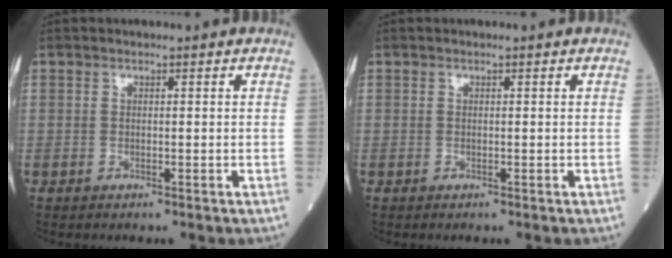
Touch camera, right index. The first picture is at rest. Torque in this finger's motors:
{"motor_torque": [0.10, 0.08, -0.03, 0.01]}